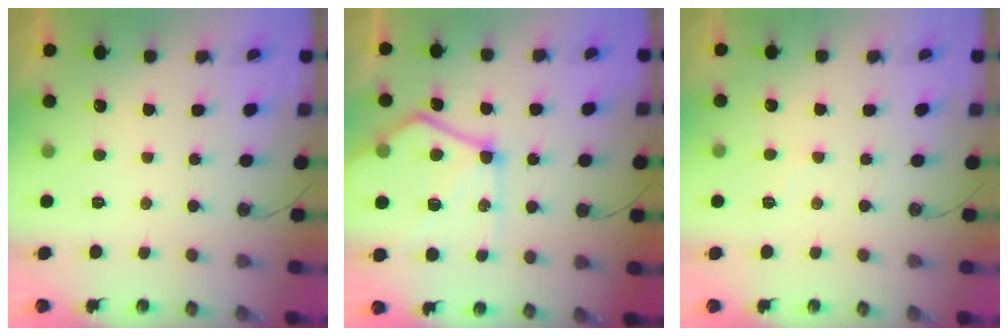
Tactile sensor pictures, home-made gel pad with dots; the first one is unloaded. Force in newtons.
{"total": 21.8, "press": 21.7, "slide": 2.0}
{"total": 3.7, "press": 3.7, "slide": 0.6}